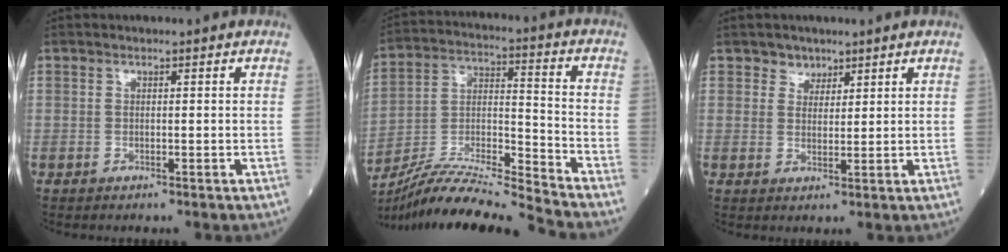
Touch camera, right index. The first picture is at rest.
{"total": 16.4, "force": [-15.5, -2.2, 4.8], "torque": [-0.082, 0.011, -0.284]}
{"total": 2.4, "force": [1.7, 1.6, 0.0], "torque": [0.007, -0.003, 0.025]}